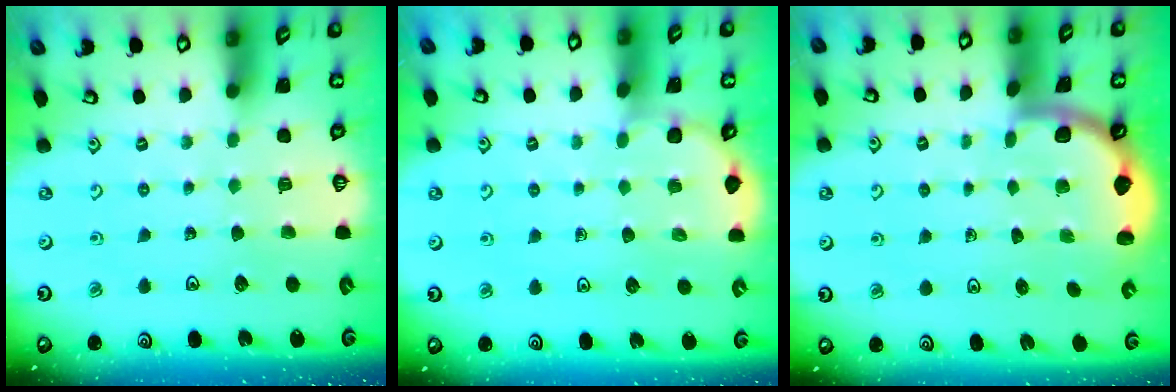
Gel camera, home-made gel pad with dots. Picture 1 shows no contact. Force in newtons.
{"total": 2.9, "press": 2.9, "slide": 0.3}
{"total": 1.7, "press": 1.7, "slide": 0.0}